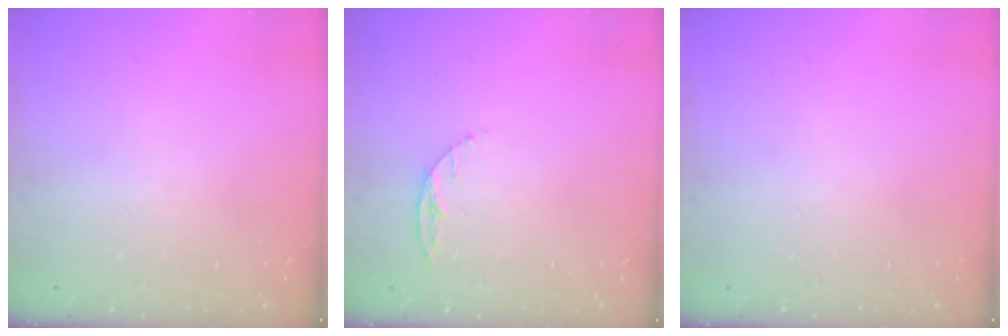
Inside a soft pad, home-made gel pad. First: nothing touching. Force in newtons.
{"total": 5.5, "press": 5.5, "slide": 0.7}
{"total": 0.0}